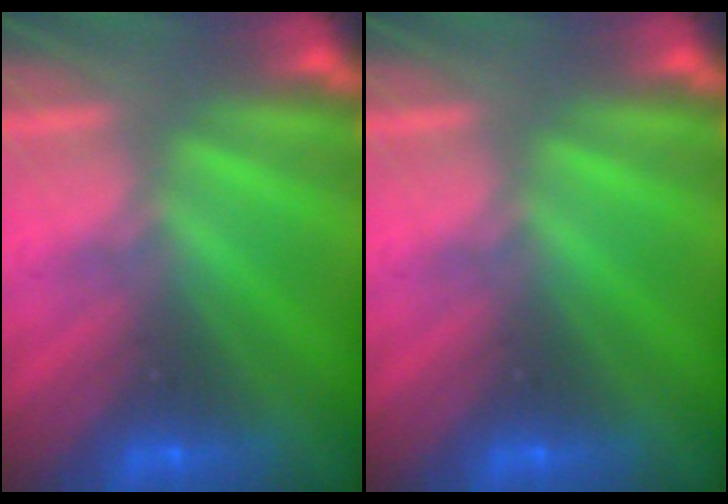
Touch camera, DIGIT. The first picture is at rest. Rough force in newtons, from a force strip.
{"total": 0.0}